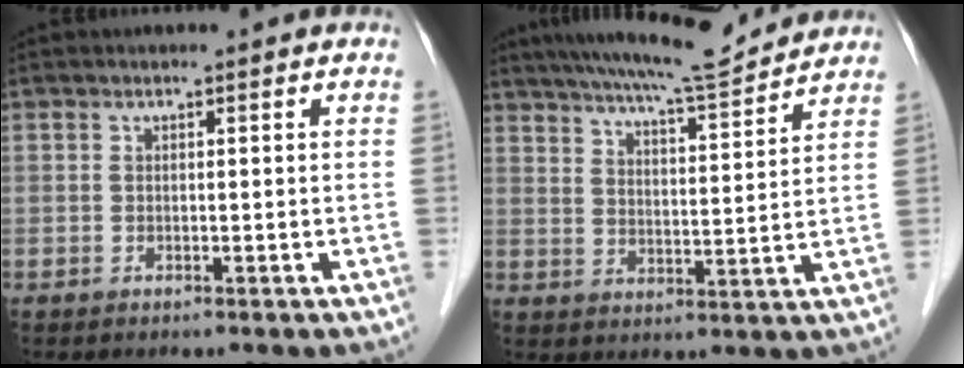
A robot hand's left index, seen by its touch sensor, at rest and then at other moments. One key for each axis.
{"total": 12.7, "fx": 11.7, "fy": 0.6, "fz": 4.9, "tx": -0.083, "ty": 0.002, "tz": 0.173}